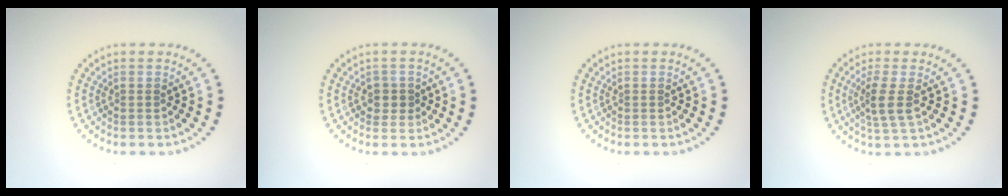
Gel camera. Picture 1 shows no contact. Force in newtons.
{"total": 1.5, "press": 1.2, "slide": 0.8}
{"total": 0.0}
{"total": 2.5, "press": 2.0, "slide": 1.5}